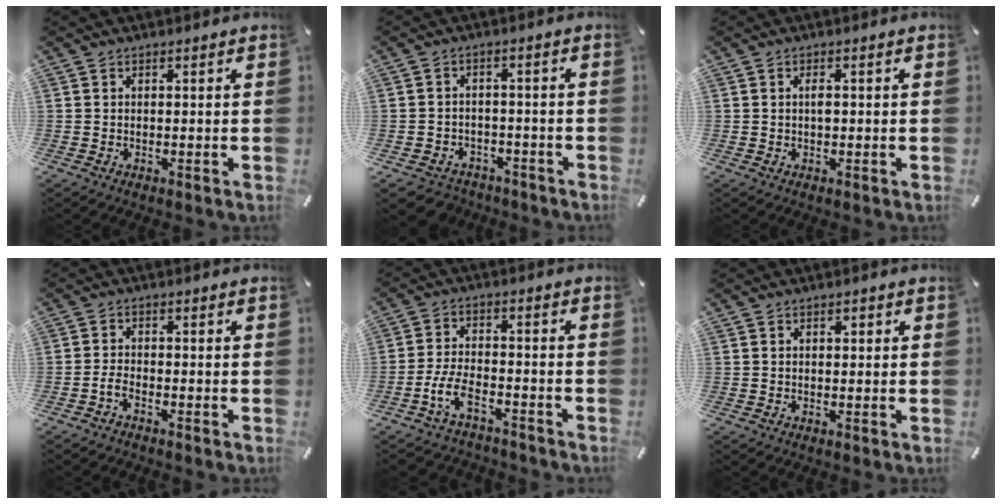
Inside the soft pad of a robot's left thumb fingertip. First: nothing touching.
{"total": 4.0, "force": [-2.7, 2.8, 0.8], "torque": [-0.019, 0.013, -0.053]}
{"total": 1.6, "force": [0.0, 0.8, 1.4], "torque": [-0.028, 0.001, -0.001]}
{"total": 2.4, "force": [-1.7, 1.0, 1.4], "torque": [-0.033, 0.005, -0.034]}
{"total": 8.2, "force": [-4.8, 4.2, 5.2], "torque": [-0.120, 0.013, -0.092]}
{"total": 1.1, "force": [0.1, 0.7, 0.8], "torque": [-0.016, 0.006, 0.000]}